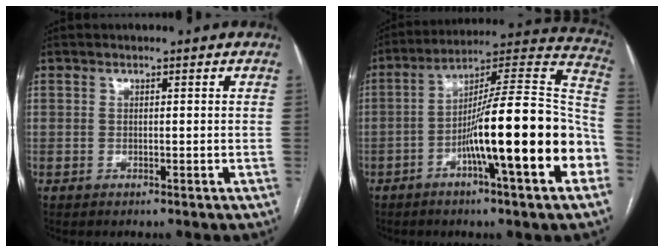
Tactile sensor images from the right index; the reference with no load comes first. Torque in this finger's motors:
{"motor_torque": [2.14, 0.00, 1.05, 0.21]}